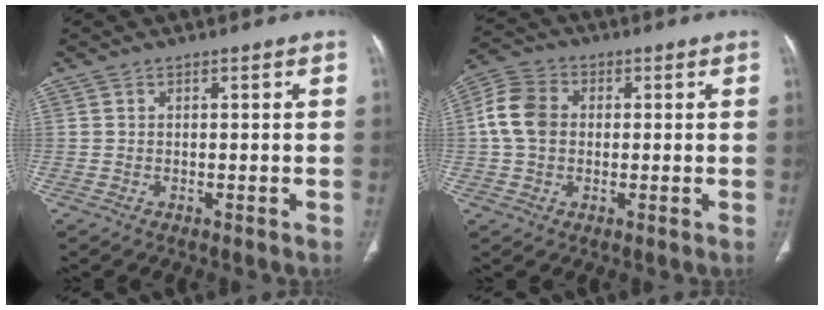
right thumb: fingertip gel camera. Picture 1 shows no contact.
{"total": 7.9, "force": [0.3, 6.2, 4.8], "torque": [-0.092, 0.018, -0.003]}